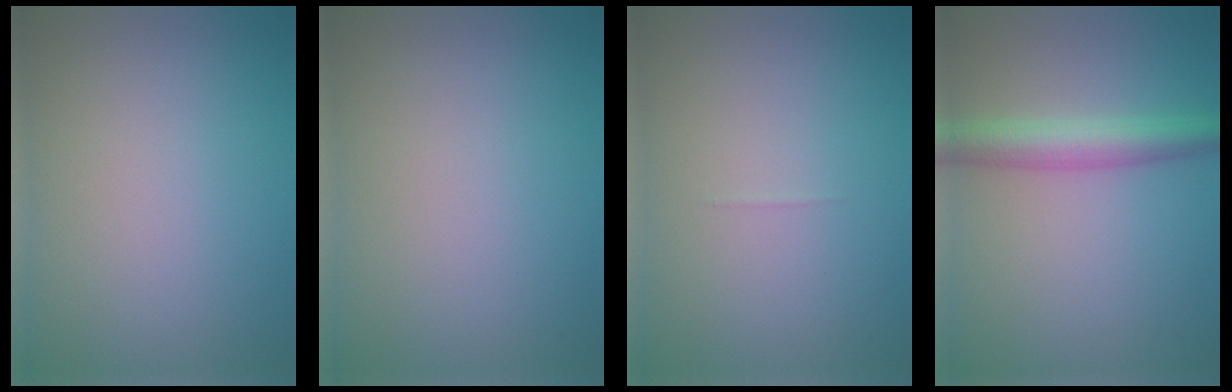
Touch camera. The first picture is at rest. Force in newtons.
{"total": 0.0}
{"total": 0.0}
{"total": 4.1, "press": 4.1, "slide": 0.1}